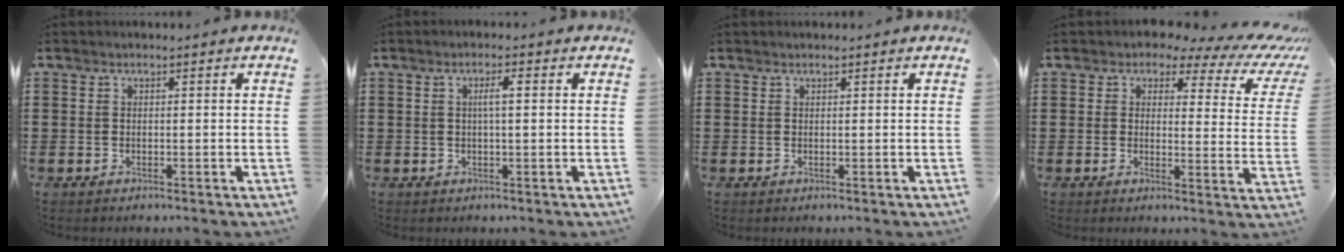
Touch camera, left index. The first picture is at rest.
{"total": 2.4, "force": [0.4, 0.4, 2.3], "torque": [-0.046, 0.003, 0.005]}
{"total": 0.0}
{"total": 3.8, "force": [2.7, 1.8, 2.1], "torque": [-0.044, -0.016, 0.036]}